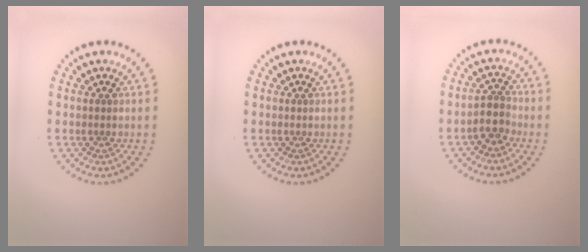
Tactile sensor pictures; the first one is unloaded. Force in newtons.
{"total": 0.0}
{"total": 2.2, "press": 1.9, "slide": 1.1}